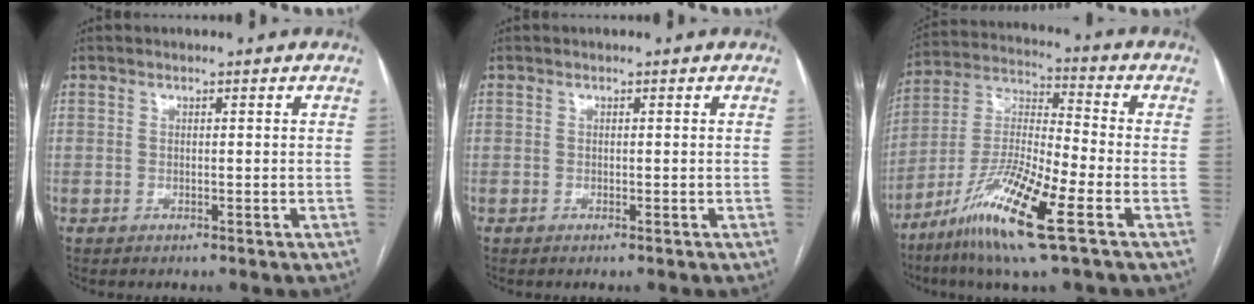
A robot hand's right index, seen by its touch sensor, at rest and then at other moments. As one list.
[{"total": 0.0}, {"total": 16.1, "force": [-8.1, 1.2, 13.8], "torque": [-0.281, -0.025, -0.153]}]